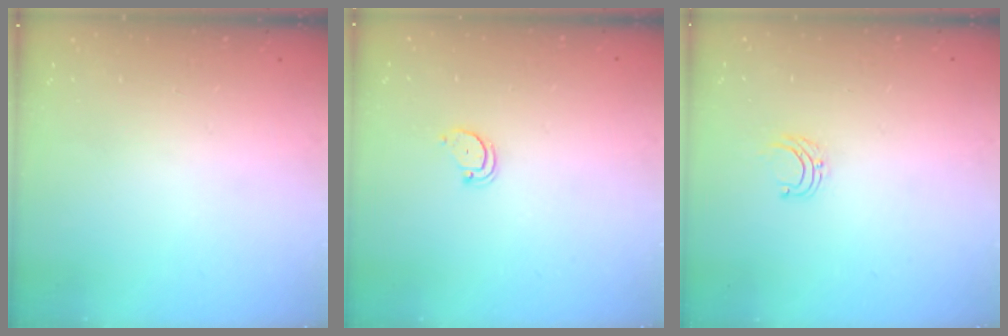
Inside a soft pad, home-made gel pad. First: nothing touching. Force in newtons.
{"total": 2.4, "press": 2.4, "slide": 0.2}
{"total": 4.3, "press": 4.3, "slide": 0.3}